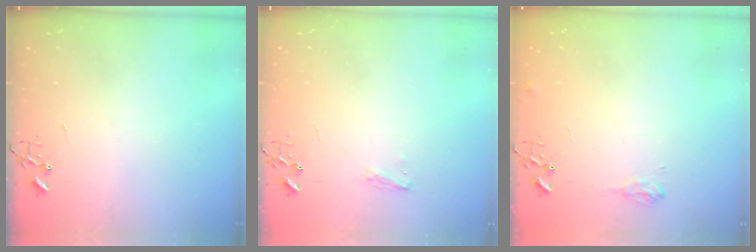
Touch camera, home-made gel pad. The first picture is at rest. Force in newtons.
{"total": 5.7, "press": 5.7, "slide": 0.7}
{"total": 7.2, "press": 7.1, "slide": 0.9}